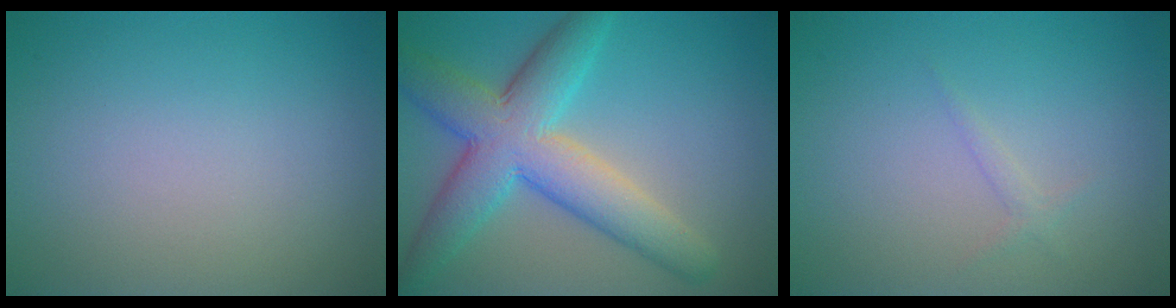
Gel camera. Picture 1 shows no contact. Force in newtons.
{"total": 8.3, "press": 8.3, "slide": 0.2}
{"total": 0.8, "press": 0.8, "slide": 0.1}